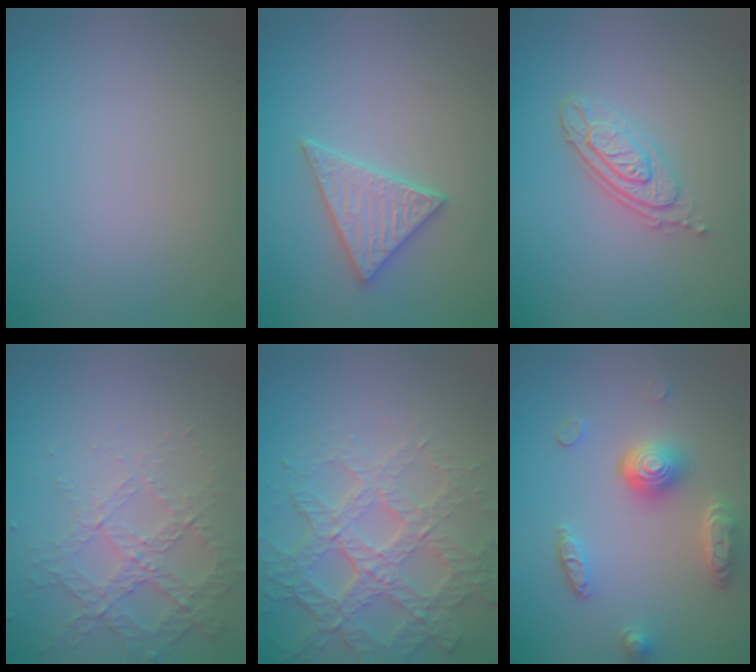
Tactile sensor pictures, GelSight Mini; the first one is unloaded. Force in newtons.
{"total": 3.0, "press": 2.9, "slide": 0.7}
{"total": 3.6, "press": 2.8, "slide": 2.2}
{"total": 4.5, "press": 2.9, "slide": 3.4}
{"total": 7.3, "press": 5.2, "slide": 5.2}
{"total": 4.7, "press": 3.6, "slide": 2.9}